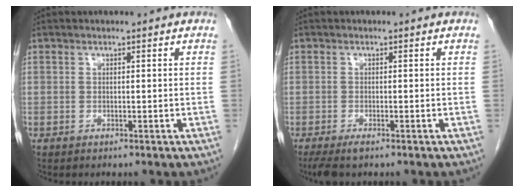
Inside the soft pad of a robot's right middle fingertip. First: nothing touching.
{"total": 3.7, "force": [-2.5, 0.9, 2.5], "torque": [-0.051, -0.010, -0.043]}